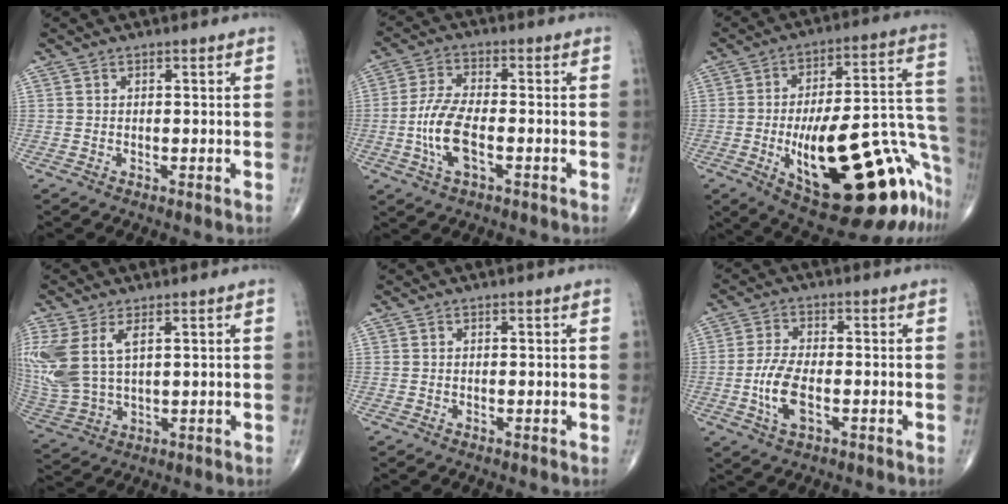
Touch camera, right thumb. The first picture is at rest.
{"total": 9.1, "force": [-2.3, 3.8, 7.9], "torque": [-0.173, 0.012, -0.046]}
{"total": 31.8, "force": [-11.4, 11.4, 27.4], "torque": [-0.313, 0.054, -0.145]}
{"total": 13.9, "force": [4.4, 7.2, 11.0], "torque": [-0.275, -0.009, 0.102]}
{"total": 0.0}
{"total": 7.4, "force": [-1.9, 3.4, 6.3], "torque": [-0.137, 0.006, -0.035]}